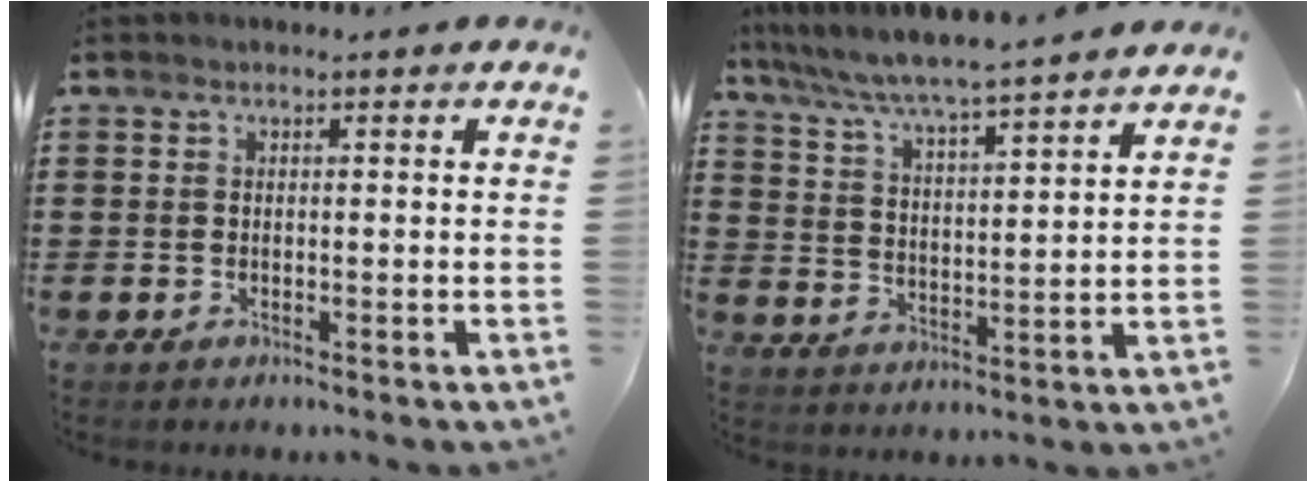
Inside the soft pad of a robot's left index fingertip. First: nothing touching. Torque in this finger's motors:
{"motor_torque": [1.12, -1.02, 0.76, 0.21]}